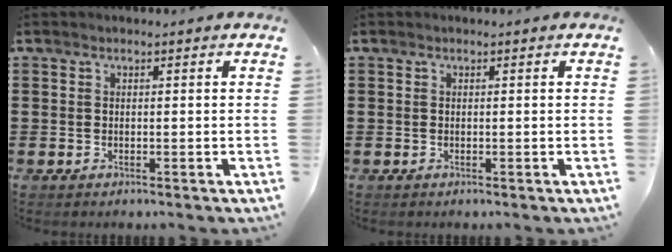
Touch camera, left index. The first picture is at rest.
{"total": 0.0}